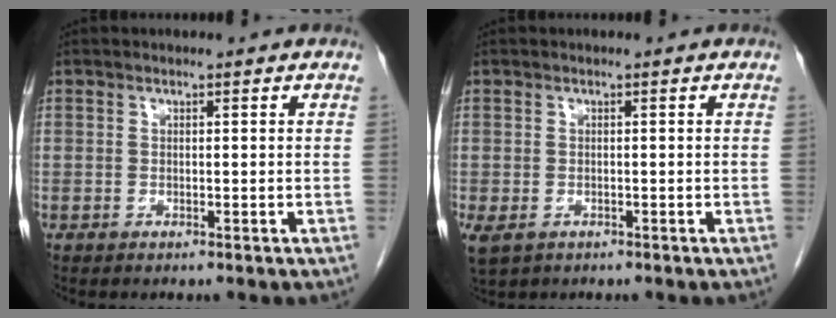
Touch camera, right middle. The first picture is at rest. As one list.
[{"total": 3.6, "force": [-2.0, 2.3, 1.9], "torque": [-0.039, -0.008, -0.026]}]